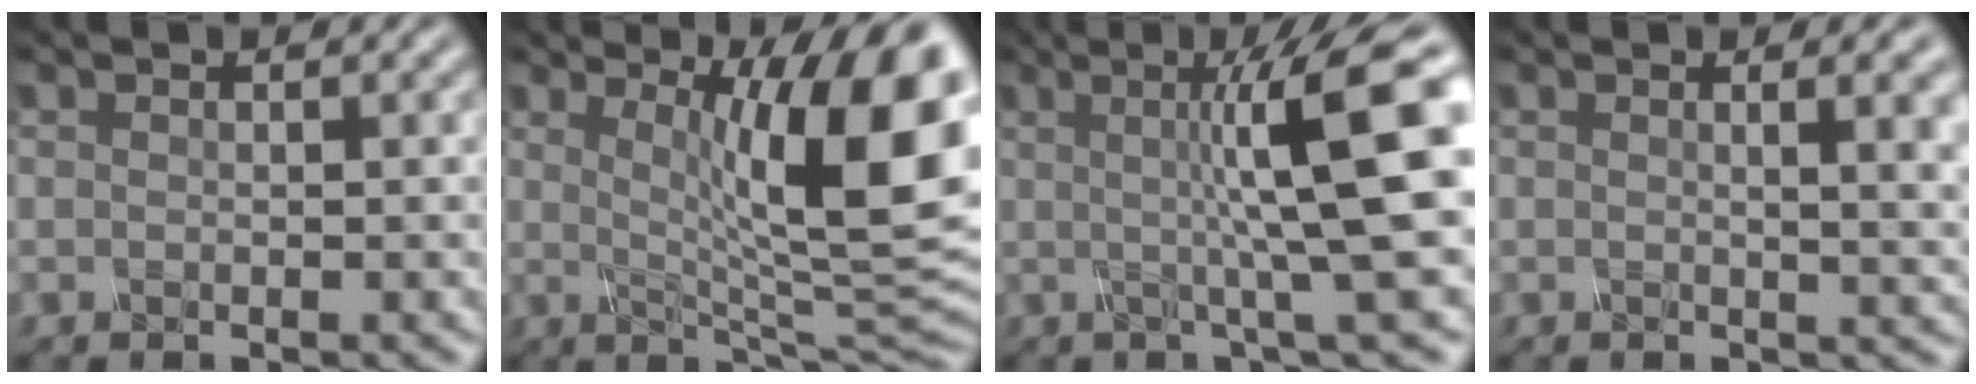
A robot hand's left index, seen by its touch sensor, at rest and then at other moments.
{"total": 13.6, "force": [2.9, 3.1, 12.9], "torque": [-0.157, -0.010, 0.047]}
{"total": 10.4, "force": [1.4, 1.8, 10.2], "torque": [-0.123, 0.011, 0.017]}
{"total": 5.6, "force": [1.2, 2.0, 5.1], "torque": [-0.035, 0.014, 0.006]}